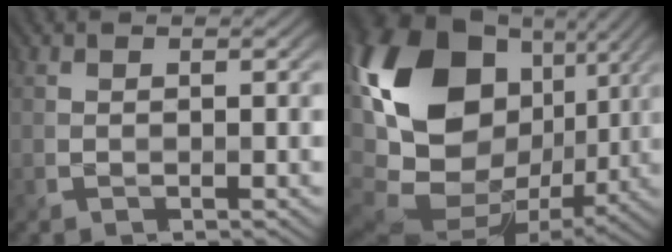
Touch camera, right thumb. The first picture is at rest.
{"total": 21.1, "force": [3.5, 14.5, 14.9], "torque": [-0.342, 0.010, 0.073]}